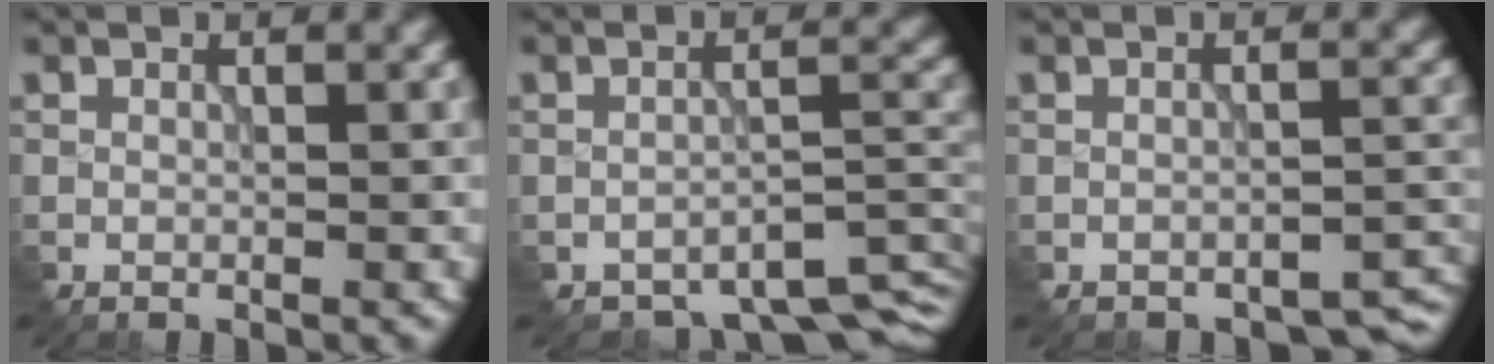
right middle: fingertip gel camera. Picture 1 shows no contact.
{"total": 6.2, "force": [-5.3, 2.2, 2.4], "torque": [-0.026, -0.020, -0.072]}
{"total": 3.1, "force": [-3.0, 0.8, 0.5], "torque": [-0.012, -0.003, -0.038]}